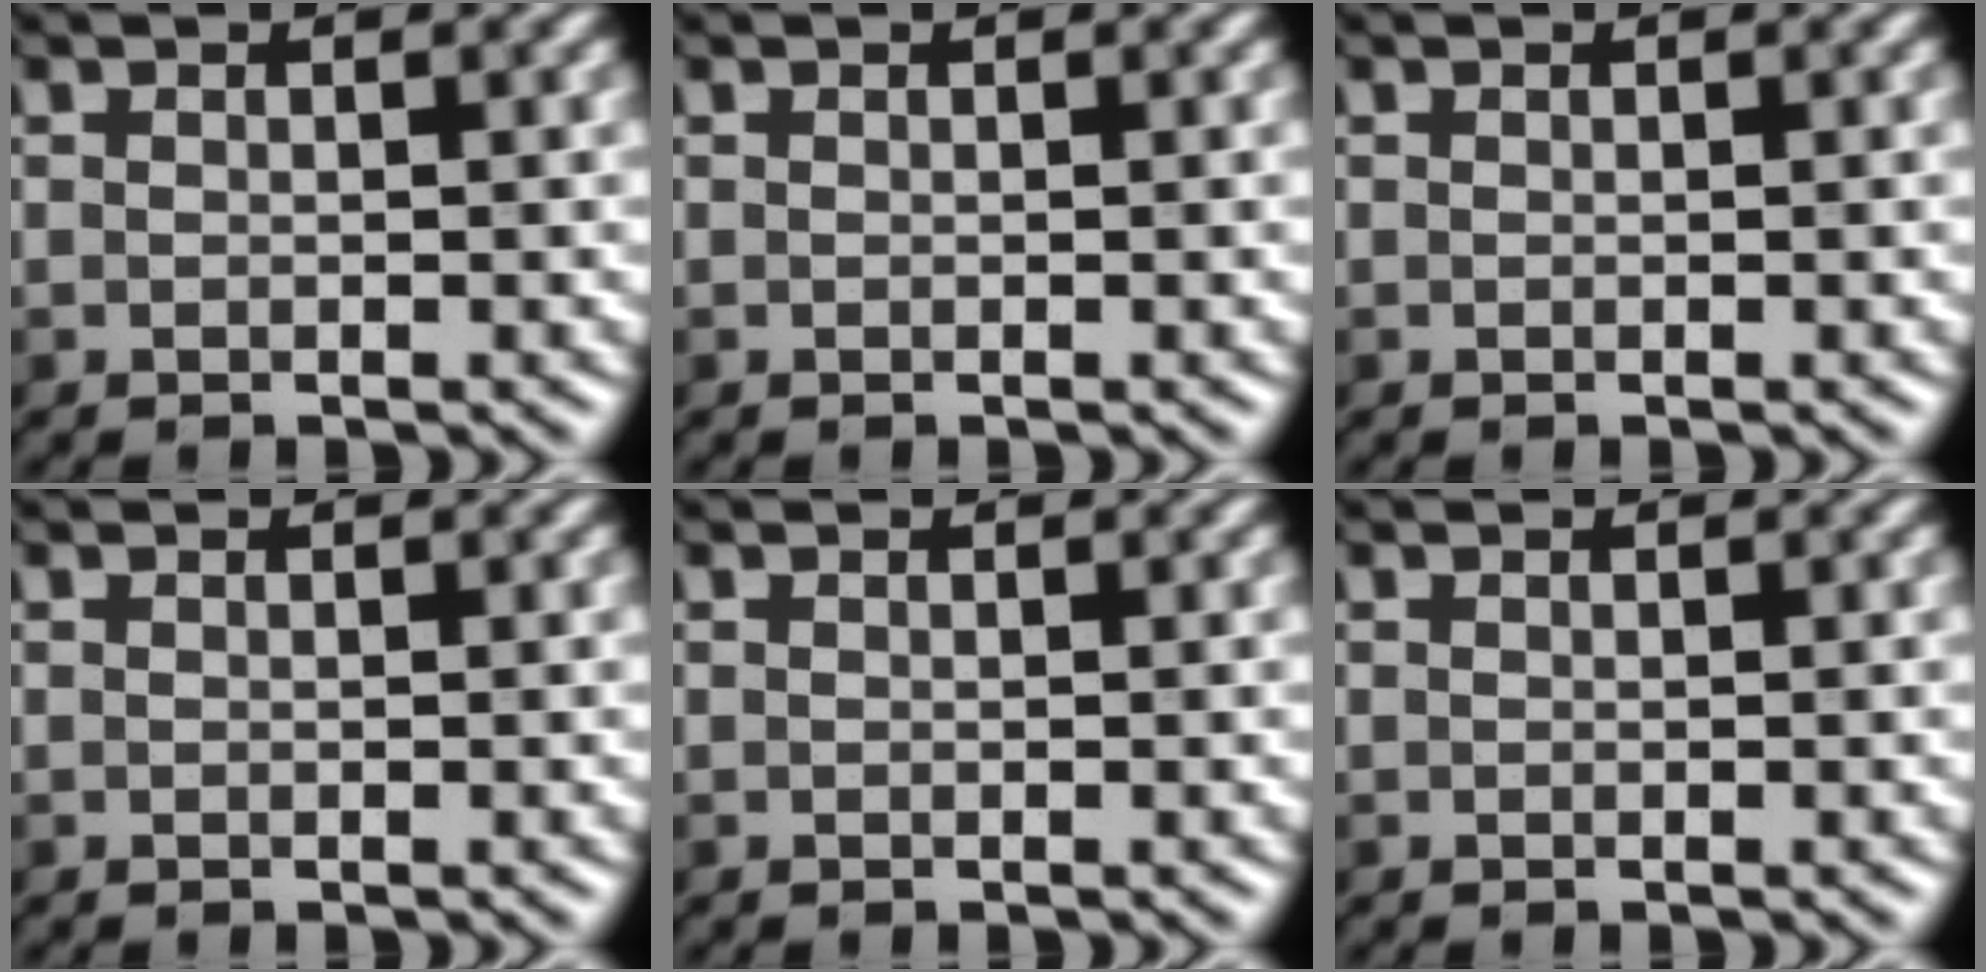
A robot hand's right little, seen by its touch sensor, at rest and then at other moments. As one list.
[{"total": 0.0}, {"total": 0.0}, {"total": 0.0}, {"total": 0.0}, {"total": 0.0}]